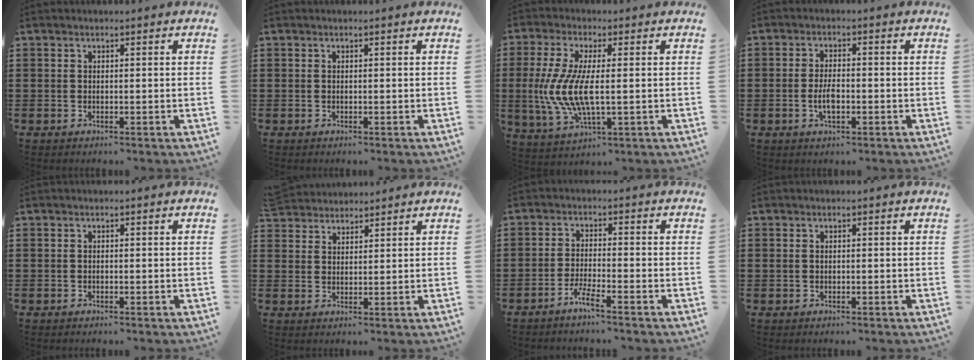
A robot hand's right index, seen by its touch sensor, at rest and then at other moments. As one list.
[{"total": 0.0}, {"total": 8.8, "force": [-0.6, 2.7, 8.4], "torque": [-0.199, -0.019, -0.020]}, {"total": 3.6, "force": [-0.9, 1.3, 3.2], "torque": [-0.066, 0.001, -0.019]}, {"total": 0.0}, {"total": 3.5, "force": [3.4, 0.8, -0.2], "torque": [-0.006, -0.004, 0.068]}, {"total": 3.0, "force": [-2.4, -0.3, 1.8], "torque": [-0.046, -0.003, -0.049]}, {"total": 0.5, "force": [0.2, 0.4, 0.3], "torque": [-0.007, 0.002, 0.003]}]